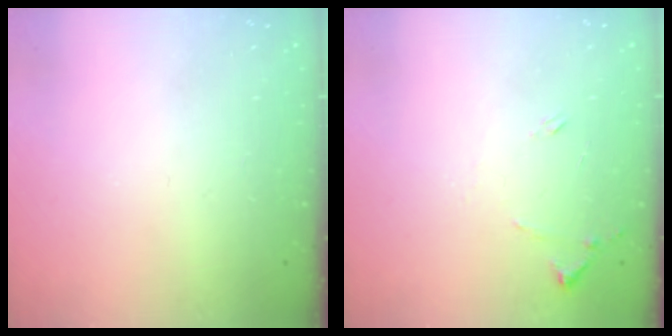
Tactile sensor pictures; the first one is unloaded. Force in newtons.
{"total": 8.0, "press": 8.0, "slide": 0.7}